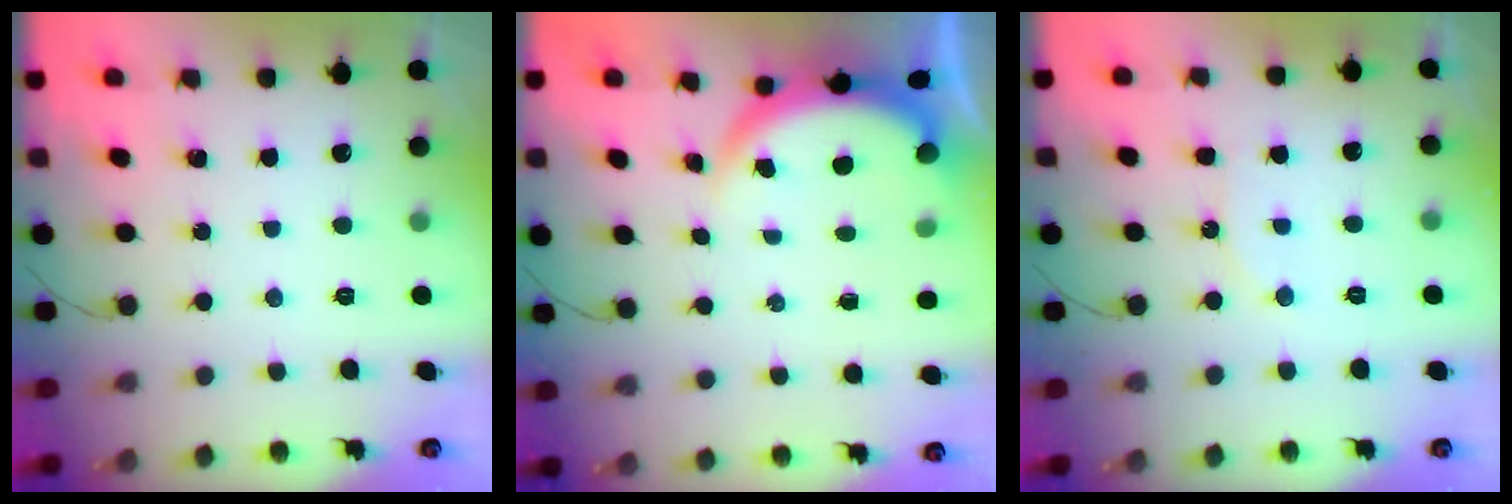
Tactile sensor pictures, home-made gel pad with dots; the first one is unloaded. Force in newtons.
{"total": 3.8, "press": 3.8, "slide": 0.1}
{"total": 6.4, "press": 6.4, "slide": 0.2}